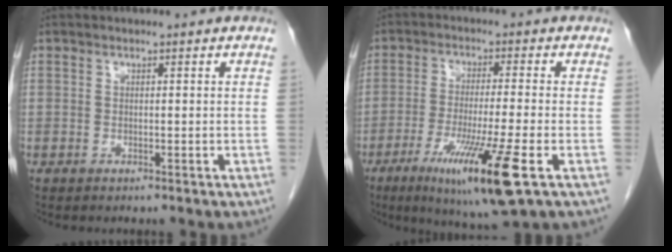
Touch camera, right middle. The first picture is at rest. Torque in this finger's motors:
{"motor_torque": [1.66, -0.48, 0.32, 0.10]}